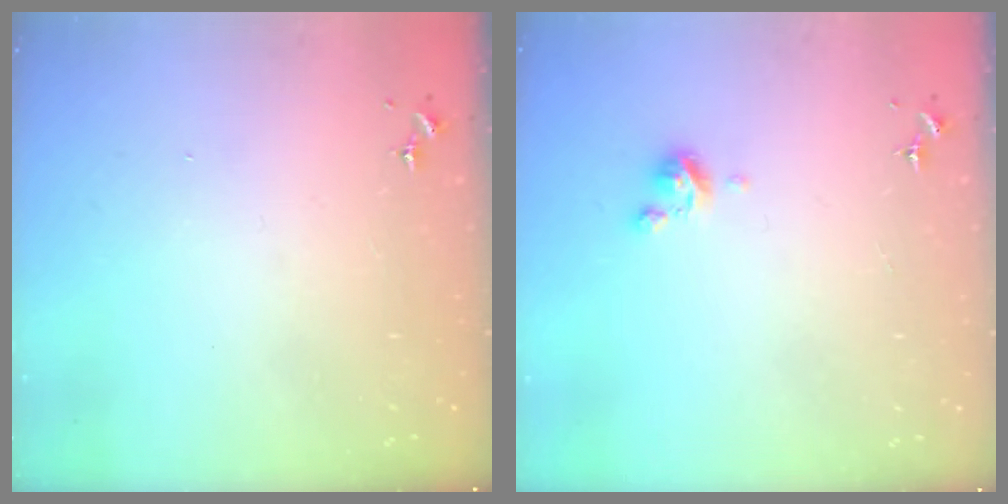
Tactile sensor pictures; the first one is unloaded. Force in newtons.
{"total": 4.3, "press": 4.3, "slide": 0.3}